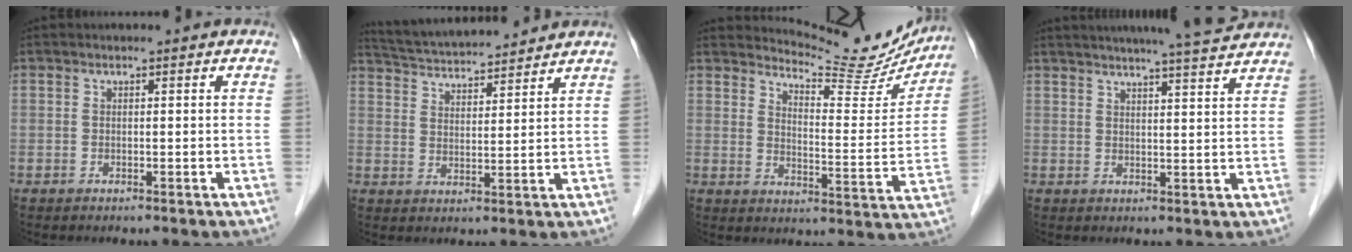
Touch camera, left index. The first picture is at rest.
{"total": 12.6, "force": [11.8, 1.0, 4.2], "torque": [-0.083, 0.019, 0.191]}
{"total": 14.4, "force": [14.0, 2.4, 2.8], "torque": [-0.034, -0.051, 0.168]}
{"total": 11.8, "force": [10.6, -0.3, 5.2], "torque": [-0.083, 0.005, 0.129]}